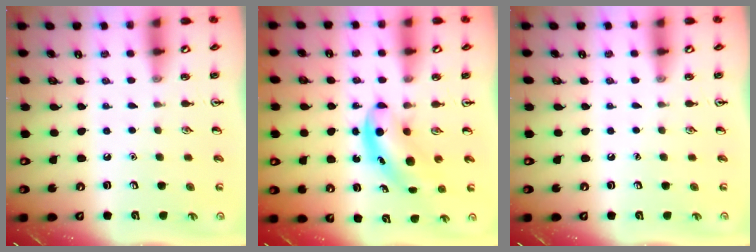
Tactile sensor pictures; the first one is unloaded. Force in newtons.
{"total": 5.5, "press": 5.5, "slide": 0.7}
{"total": 0.0}